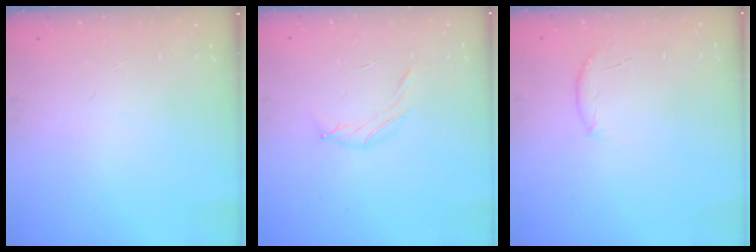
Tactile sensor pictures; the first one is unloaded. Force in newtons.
{"total": 4.2, "press": 4.0, "slide": 1.2}
{"total": 6.9, "press": 6.7, "slide": 1.8}